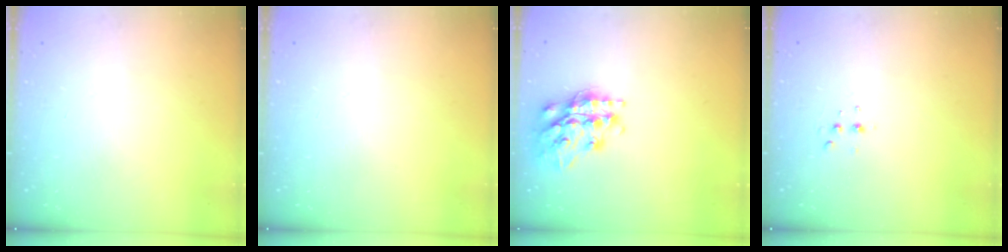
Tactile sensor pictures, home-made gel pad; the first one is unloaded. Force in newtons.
{"total": 0.0}
{"total": 17.8, "press": 17.8, "slide": 1.3}
{"total": 3.1, "press": 3.1, "slide": 0.6}